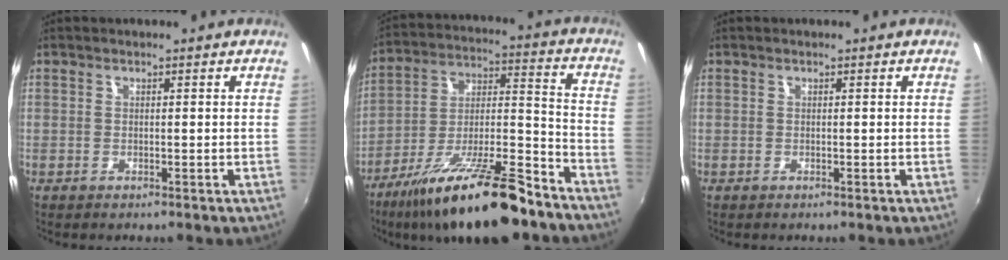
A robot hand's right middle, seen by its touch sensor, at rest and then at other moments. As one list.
[{"total": 21.8, "force": [-15.3, 5.3, 14.7], "torque": [-0.248, -0.010, -0.241]}, {"total": 0.0}]